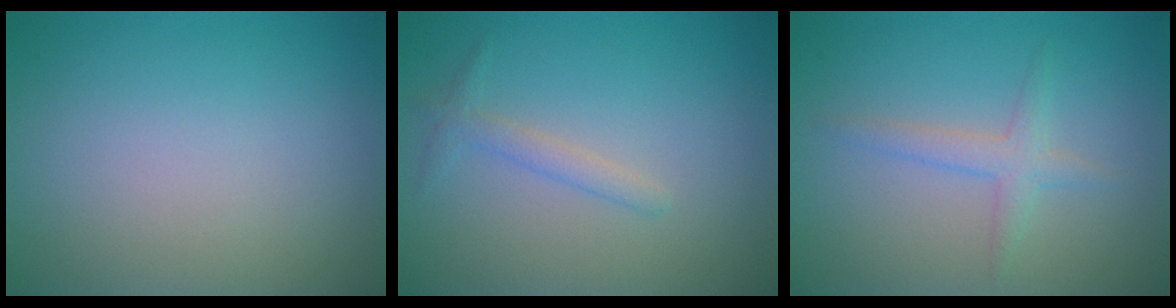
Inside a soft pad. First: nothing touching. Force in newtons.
{"total": 1.4, "press": 1.4, "slide": 0.1}
{"total": 1.9, "press": 1.9, "slide": 0.1}